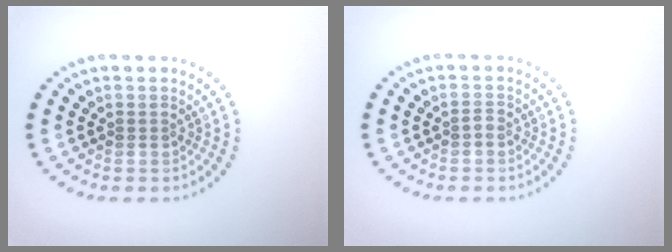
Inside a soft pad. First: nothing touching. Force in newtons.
{"total": 0.7, "press": 0.6, "slide": 0.3}